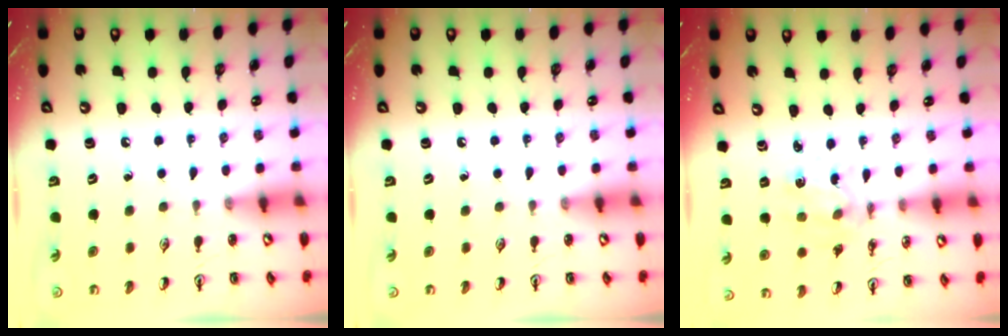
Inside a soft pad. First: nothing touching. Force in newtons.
{"total": 0.0}
{"total": 2.0, "press": 2.0, "slide": 0.3}